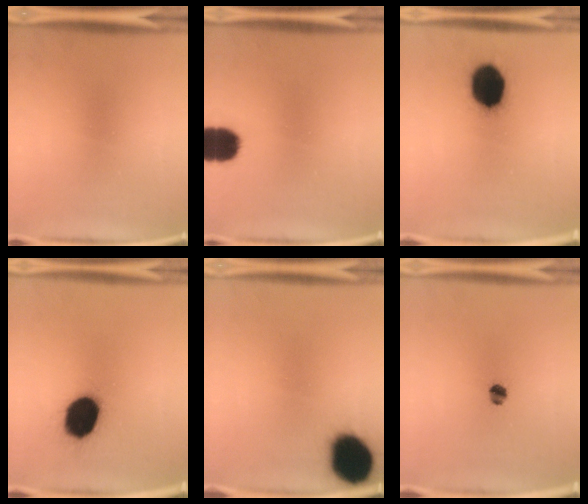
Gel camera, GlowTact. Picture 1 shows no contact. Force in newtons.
{"total": 7.8}
{"total": 15.6}
{"total": 18.0}
{"total": 14.4}
{"total": 3.0}